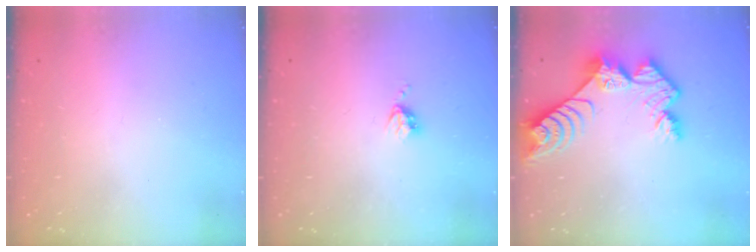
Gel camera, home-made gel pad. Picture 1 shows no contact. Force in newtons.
{"total": 3.6, "press": 3.6, "slide": 0.4}
{"total": 11.0, "press": 11.0, "slide": 0.9}